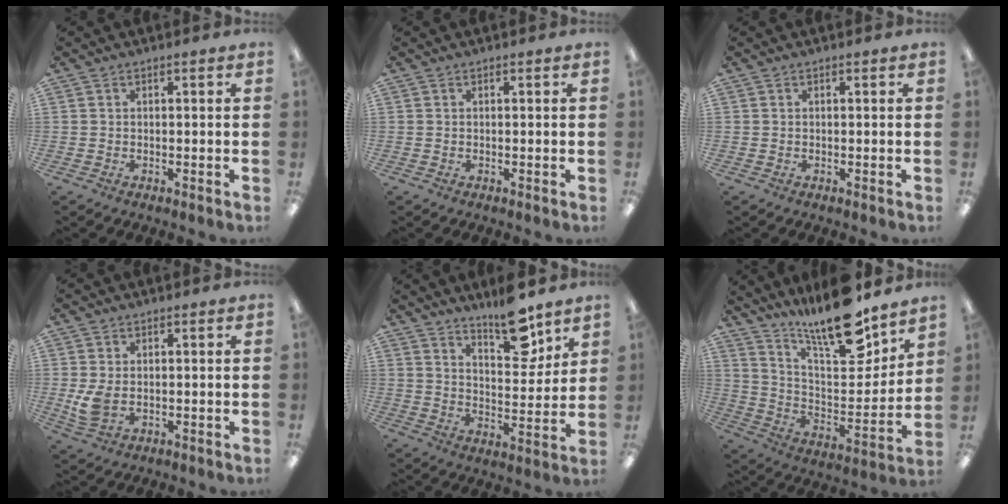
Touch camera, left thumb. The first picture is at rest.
{"total": 0.0}
{"total": 0.0}
{"total": 5.1, "force": [0.3, 3.4, 3.8], "torque": [-0.080, -0.009, 0.000]}
{"total": 12.2, "force": [9.6, 4.7, 6.0], "torque": [-0.065, -0.068, 0.165]}
{"total": 19.3, "force": [15.8, 4.4, 10.2], "torque": [-0.178, -0.119, 0.269]}